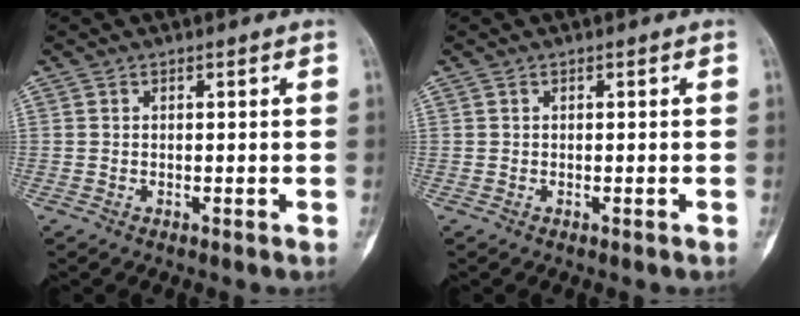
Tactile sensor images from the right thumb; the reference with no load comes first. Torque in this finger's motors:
{"motor_torque": [0.25, 0.02, -0.16, 0.00, -0.03]}